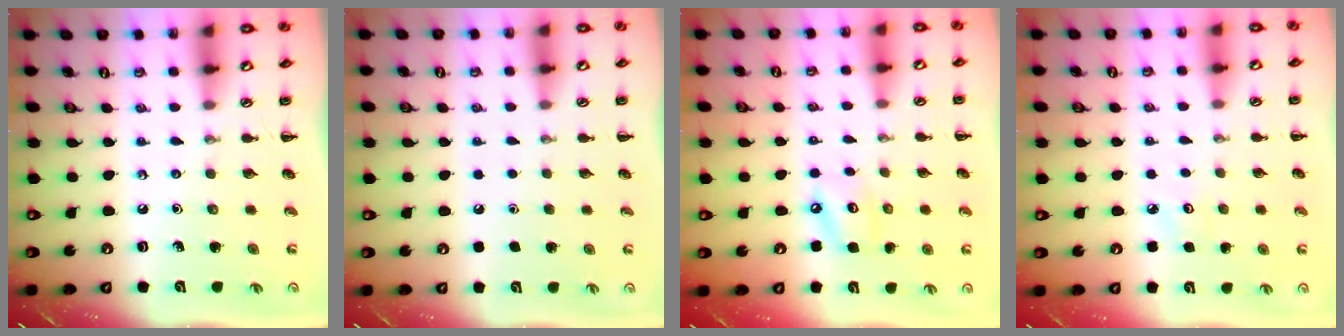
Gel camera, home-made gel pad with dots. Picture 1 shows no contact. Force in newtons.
{"total": 1.7, "press": 1.7, "slide": 0.1}
{"total": 5.8, "press": 5.8, "slide": 0.7}
{"total": 2.8, "press": 2.7, "slide": 0.8}